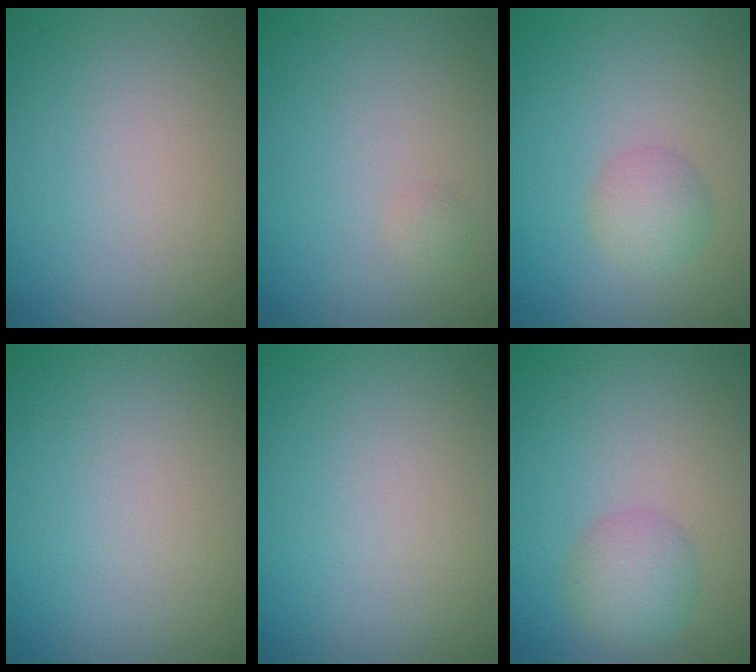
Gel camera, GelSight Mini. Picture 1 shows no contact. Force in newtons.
{"total": 0.5, "press": 0.5, "slide": 0.0}
{"total": 2.2, "press": 2.2, "slide": 0.1}
{"total": 0.0}
{"total": 0.0}
{"total": 2.8, "press": 2.8, "slide": 0.1}